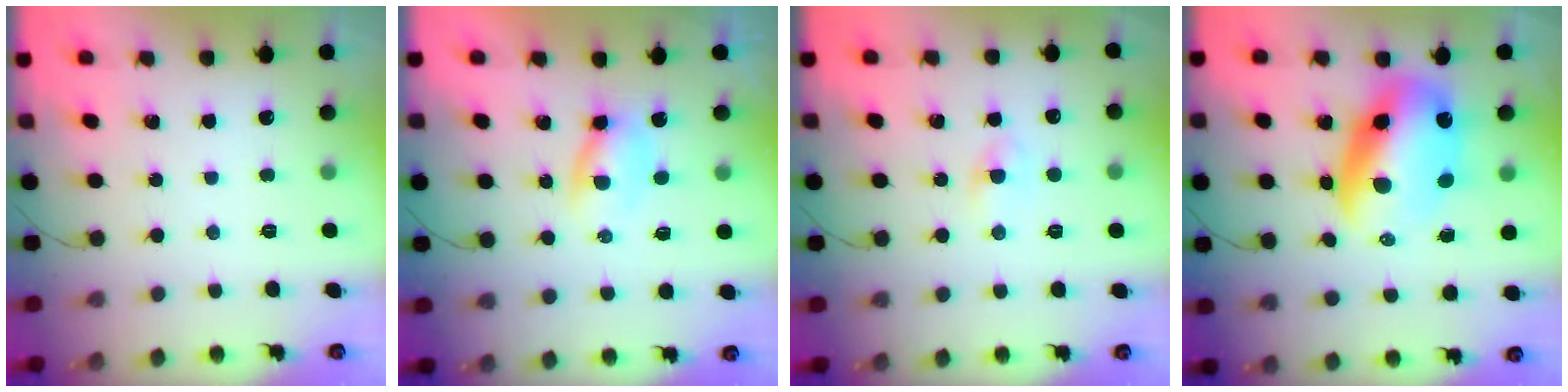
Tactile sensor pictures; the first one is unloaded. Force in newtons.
{"total": 2.2, "press": 2.0, "slide": 1.1}
{"total": 2.1, "press": 1.8, "slide": 1.0}
{"total": 14.0, "press": 13.6, "slide": 3.5}